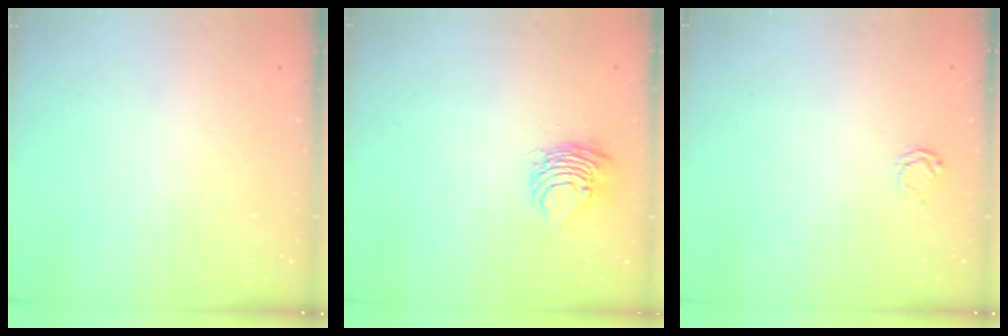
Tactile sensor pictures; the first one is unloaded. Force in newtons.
{"total": 8.0, "press": 8.0, "slide": 0.3}
{"total": 2.5, "press": 2.4, "slide": 0.3}